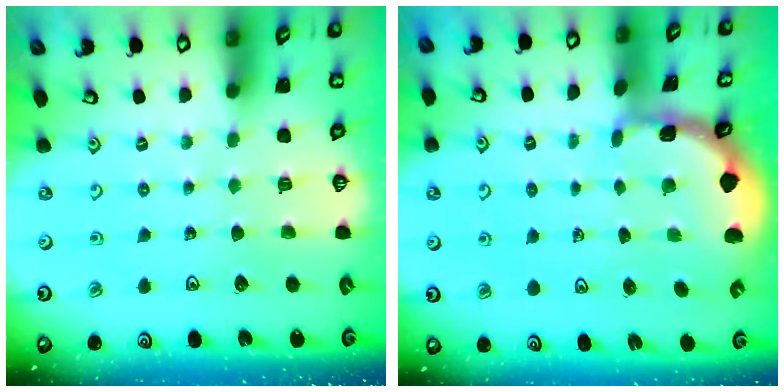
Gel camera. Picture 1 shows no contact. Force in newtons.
{"total": 1.5, "press": 1.5, "slide": 0.1}